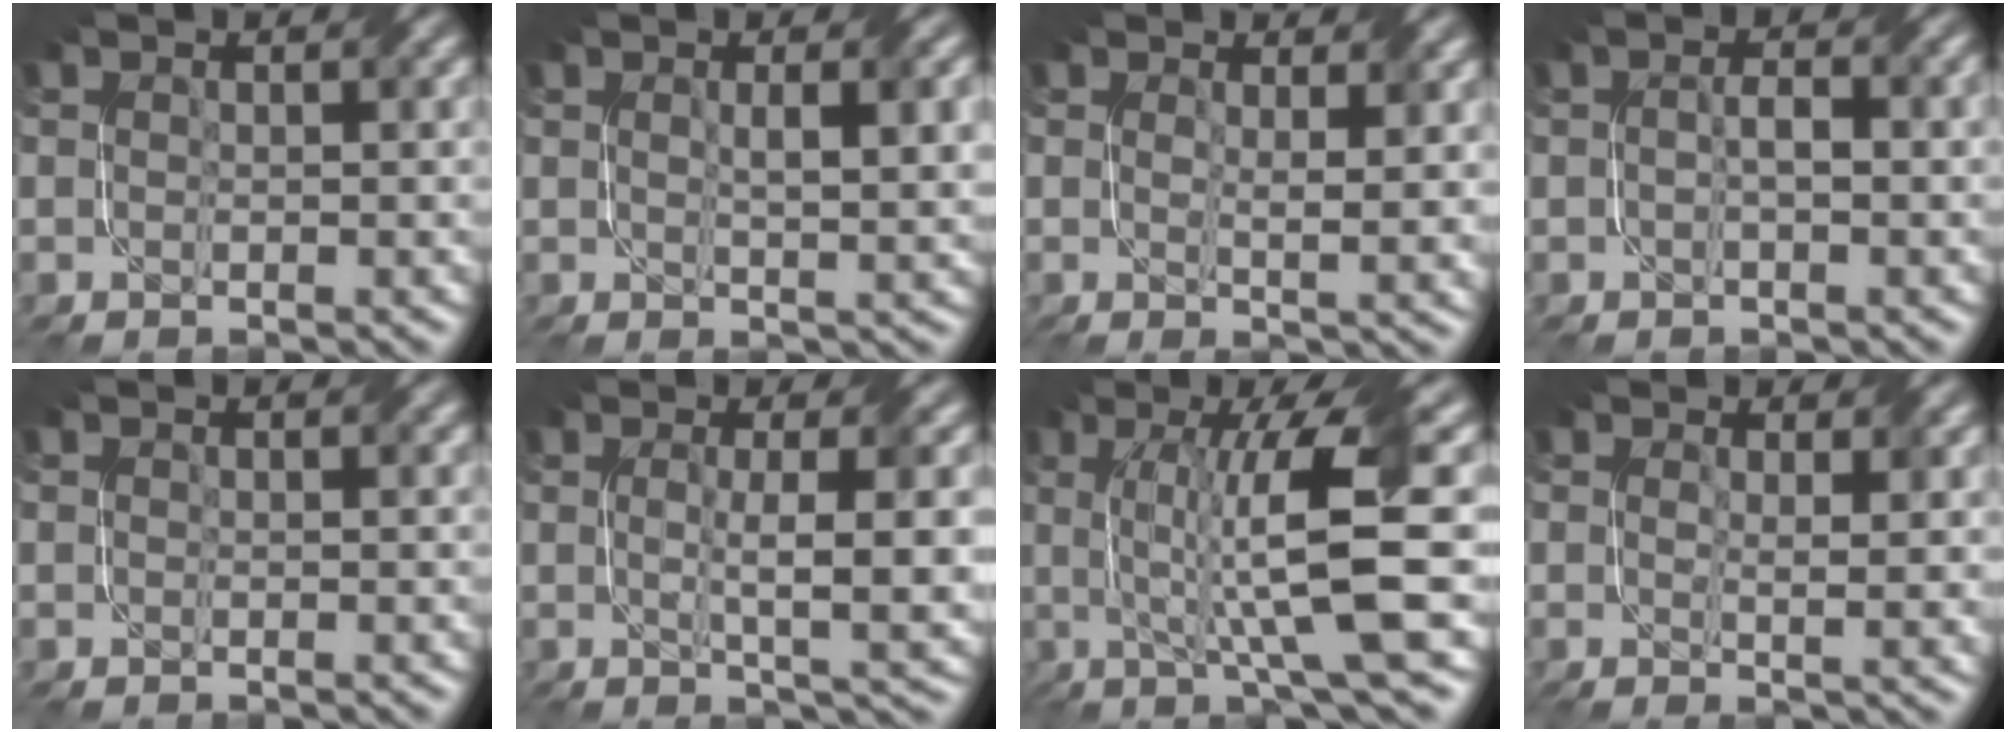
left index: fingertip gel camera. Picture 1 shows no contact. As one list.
[{"total": 3.7, "force": [0.9, 0.8, 3.5], "torque": [-0.055, 0.003, 0.017]}, {"total": 3.0, "force": [1.1, 0.6, 2.8], "torque": [-0.044, -0.007, 0.018]}, {"total": 1.7, "force": [-0.3, 0.5, 1.6], "torque": [-0.032, 0.006, -0.007]}, {"total": 0.0}, {"total": 5.2, "force": [0.3, 0.9, 5.1], "torque": [-0.080, -0.003, 0.006]}, {"total": 10.6, "force": [0.7, 2.0, 10.4], "torque": [-0.153, 0.002, 0.015]}, {"total": 2.6, "force": [1.0, 0.5, 2.3], "torque": [-0.037, -0.006, 0.017]}]